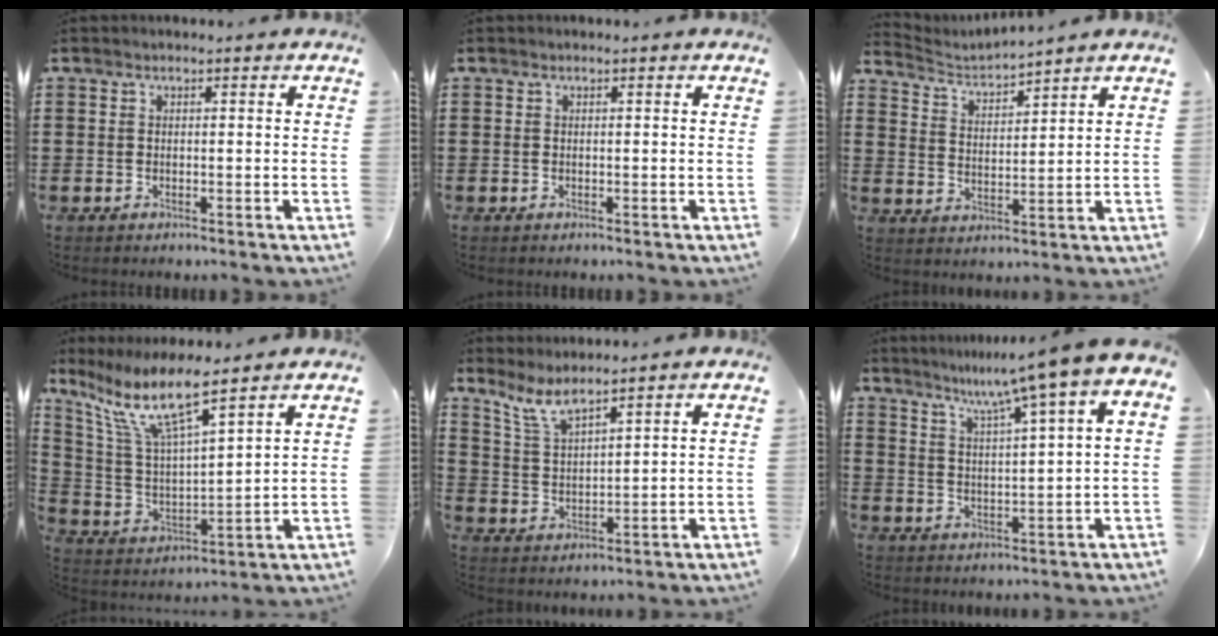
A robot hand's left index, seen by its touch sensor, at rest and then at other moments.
{"total": 0.0}
{"total": 2.9, "force": [2.9, -0.2, 0.0], "torque": [-0.016, -0.021, 0.045]}
{"total": 9.7, "force": [7.1, 1.4, 6.5], "torque": [-0.160, -0.041, 0.118]}
{"total": 5.4, "force": [4.5, 0.7, 2.8], "torque": [-0.070, -0.016, 0.081]}
{"total": 6.4, "force": [4.1, -0.6, 4.9], "torque": [-0.104, -0.037, 0.058]}